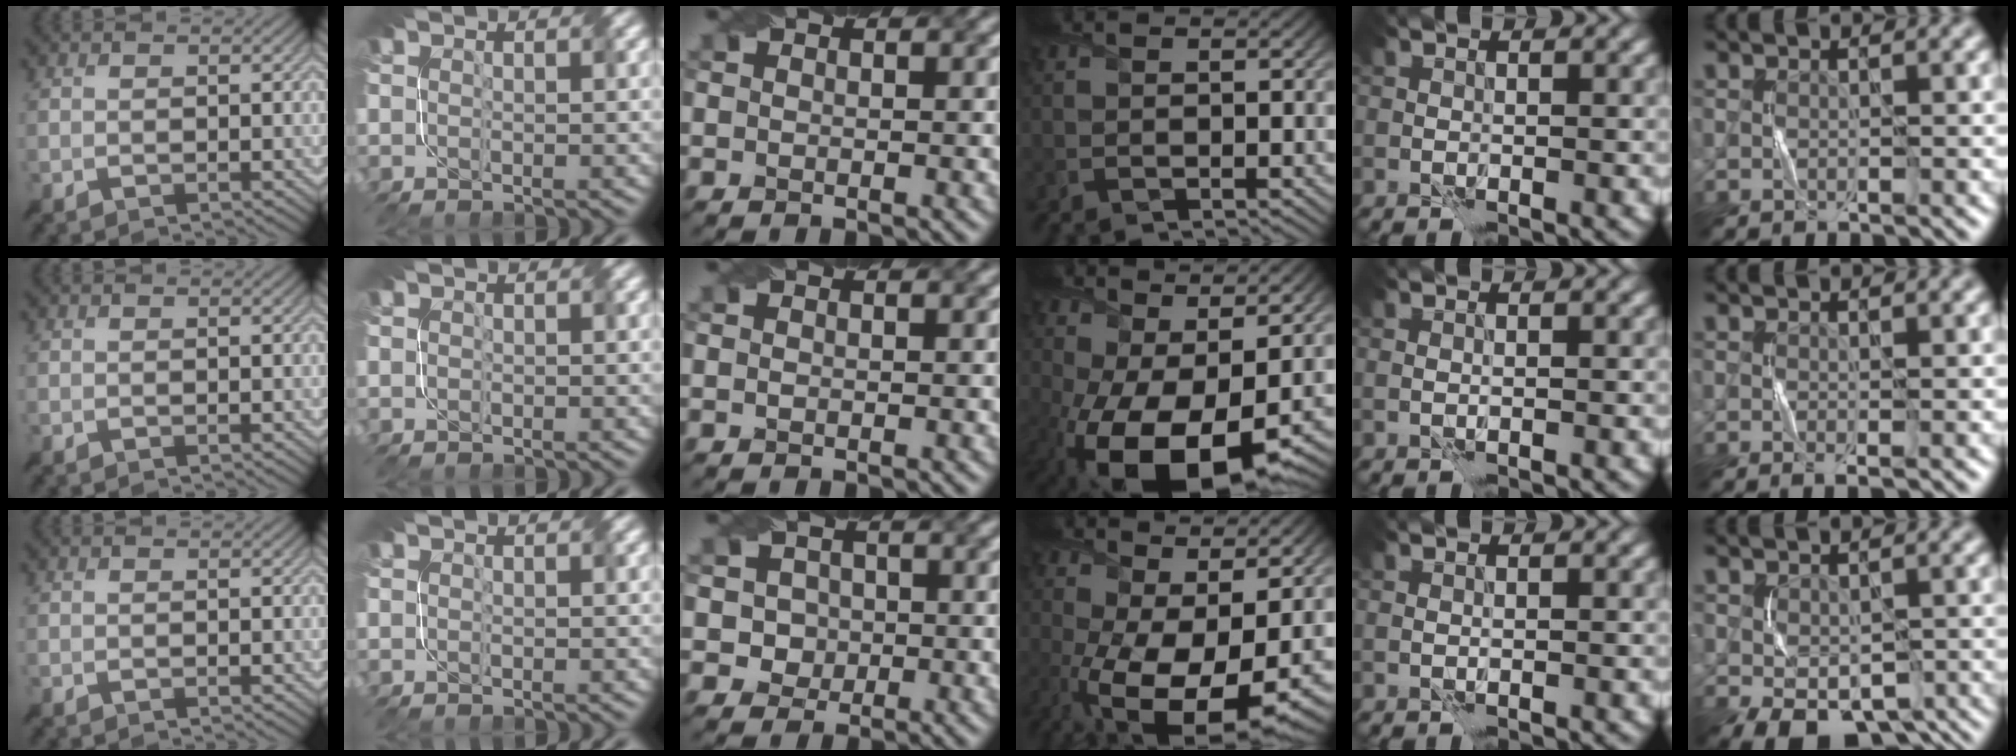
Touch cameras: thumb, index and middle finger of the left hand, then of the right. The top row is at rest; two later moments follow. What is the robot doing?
{"motion": "fold", "object": "file"}